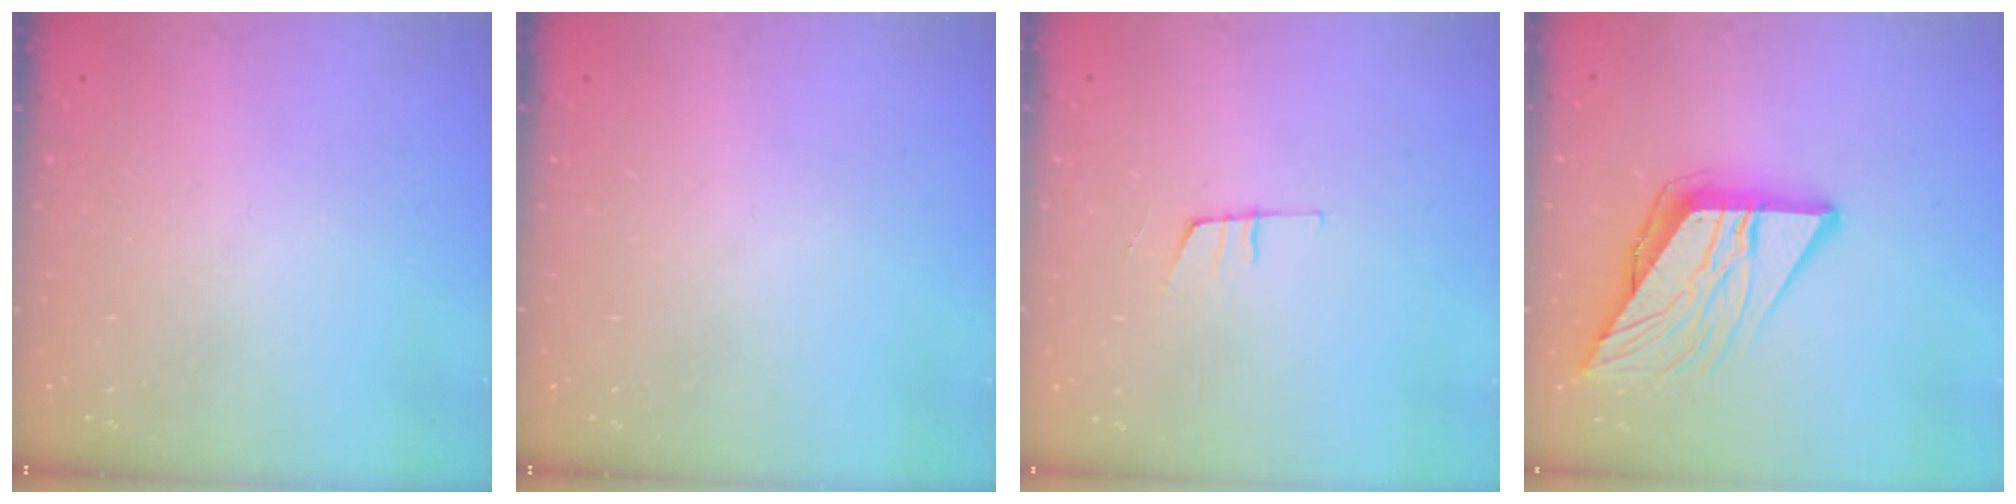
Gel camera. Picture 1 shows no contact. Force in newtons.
{"total": 0.0}
{"total": 7.7, "press": 7.2, "slide": 2.8}
{"total": 13.7, "press": 13.6, "slide": 1.6}